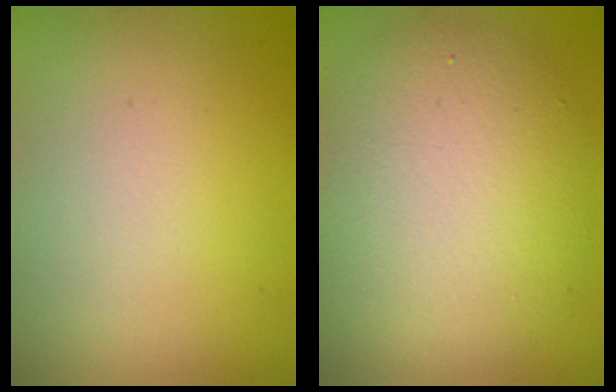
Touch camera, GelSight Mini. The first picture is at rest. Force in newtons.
{"total": 7.8, "press": 7.8, "slide": 0.5}